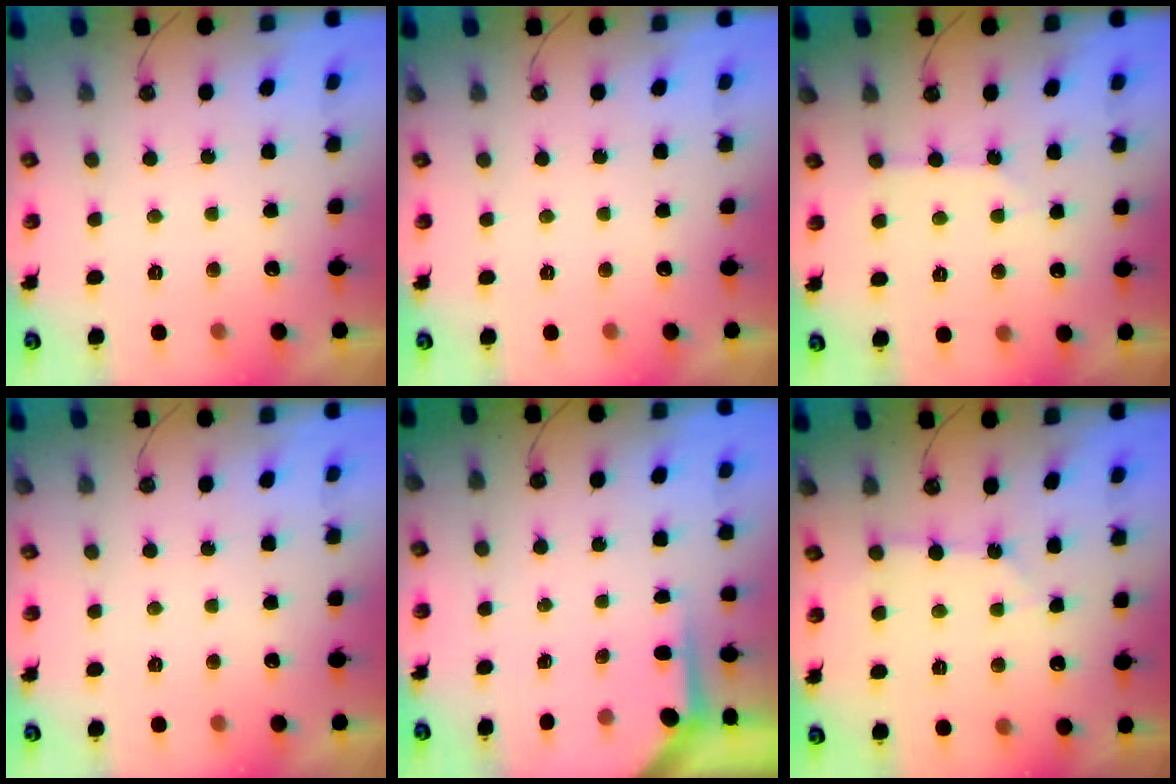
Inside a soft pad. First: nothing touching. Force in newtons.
{"total": 0.0}
{"total": 2.5, "press": 2.4, "slide": 0.5}
{"total": 0.0}
{"total": 3.5, "press": 3.5, "slide": 0.4}
{"total": 3.6, "press": 3.6, "slide": 0.5}